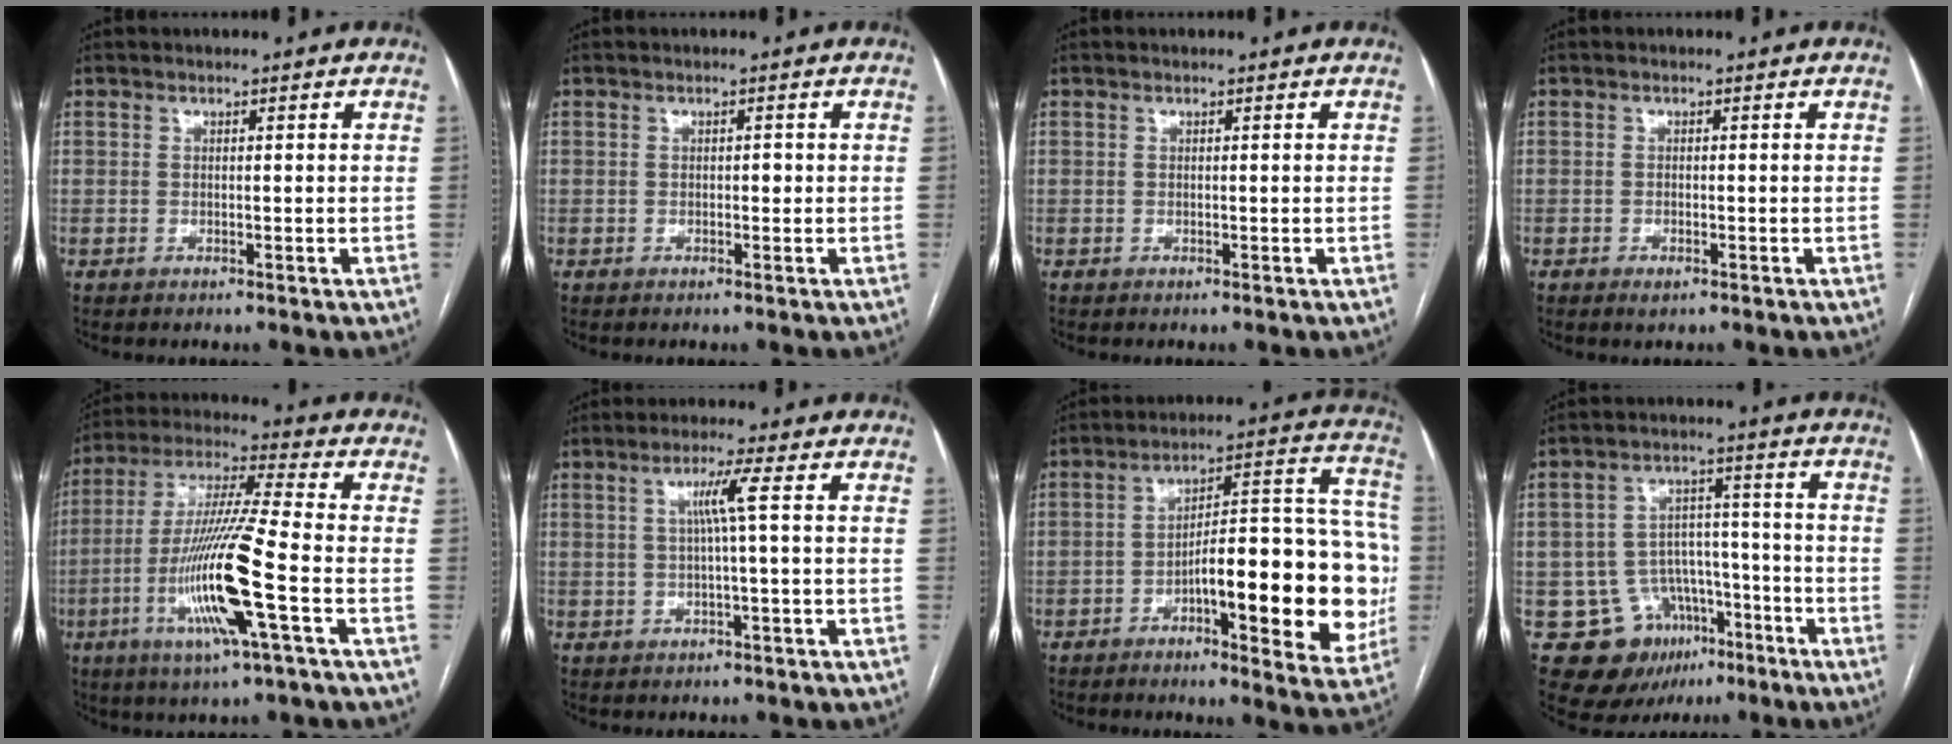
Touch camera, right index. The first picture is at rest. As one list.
[{"total": 0.8, "force": [-0.1, 0.5, 0.6], "torque": [-0.005, 0.002, -0.002]}, {"total": 0.0}, {"total": 1.2, "force": [-0.8, 0.4, 0.8], "torque": [-0.013, 0.000, -0.008]}, {"total": 15.8, "force": [-5.0, -0.3, 15.0], "torque": [-0.305, -0.013, -0.100]}, {"total": 3.9, "force": [0.6, -0.9, 3.7], "torque": [-0.073, 0.005, 0.013]}, {"total": 21.0, "force": [-5.0, 5.3, 19.7], "torque": [-0.211, 0.039, -0.059]}, {"total": 11.8, "force": [-6.1, 9.3, 3.9], "torque": [-0.059, 0.046, -0.081]}]